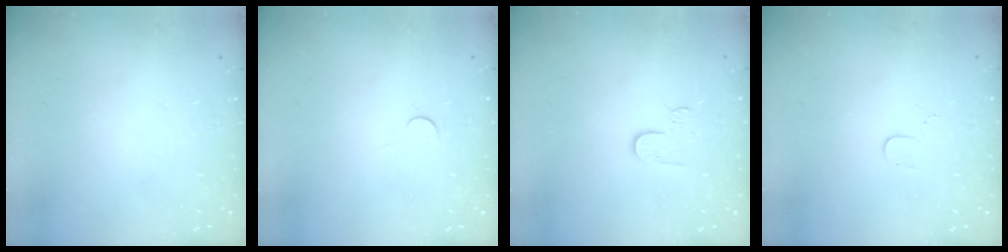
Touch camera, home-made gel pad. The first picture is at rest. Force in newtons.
{"total": 2.8, "press": 2.8, "slide": 0.4}
{"total": 4.7, "press": 4.7, "slide": 0.4}
{"total": 3.4, "press": 3.4, "slide": 0.4}